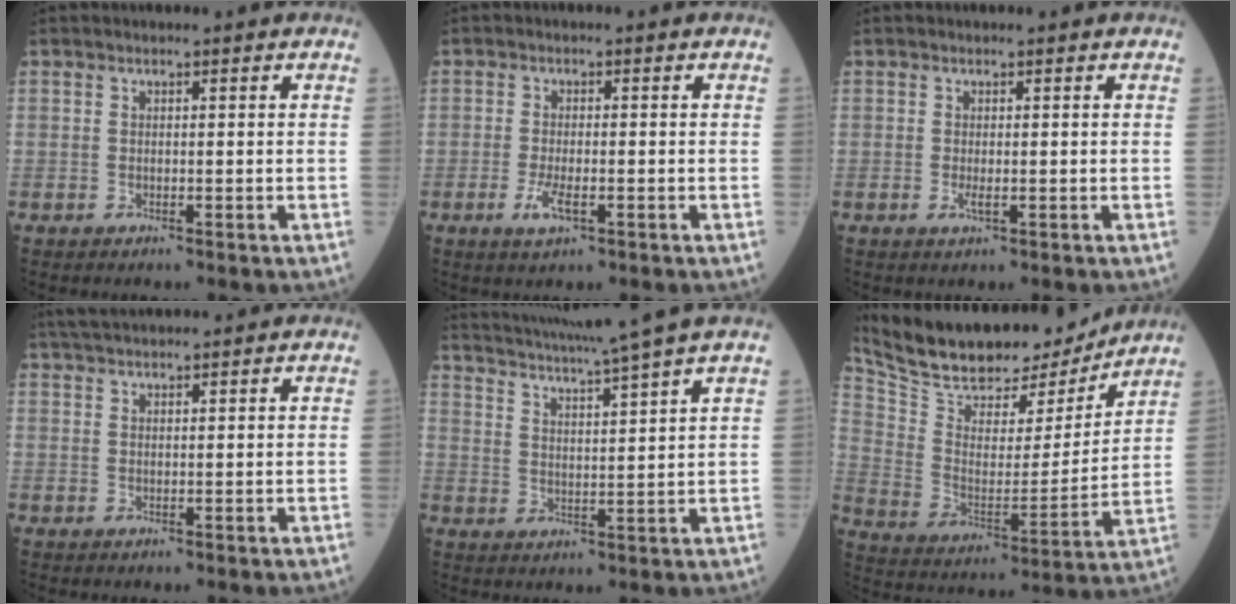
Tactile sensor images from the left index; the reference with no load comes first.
{"total": 3.0, "force": [-1.3, 0.8, 2.6], "torque": [-0.058, -0.004, -0.023]}
{"total": 0.8, "force": [-0.1, 0.2, 0.8], "torque": [-0.015, -0.002, -0.001]}
{"total": 5.1, "force": [4.6, 0.3, 2.1], "torque": [-0.032, 0.037, 0.084]}
{"total": 13.1, "force": [11.4, -2.3, 6.0], "torque": [-0.112, -0.013, 0.171]}
{"total": 21.8, "force": [19.2, 6.7, 7.9], "torque": [-0.159, 0.005, 0.306]}